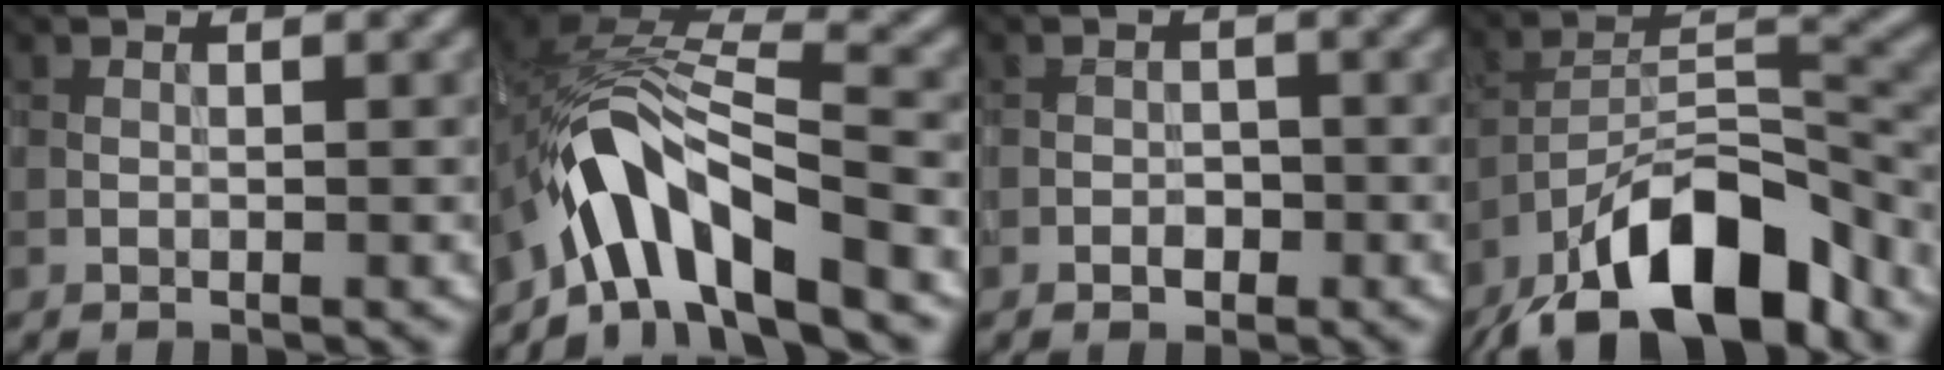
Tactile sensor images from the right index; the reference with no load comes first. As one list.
[{"total": 8.5, "force": [-5.2, 3.0, 6.0], "torque": [-0.093, 0.009, -0.101]}, {"total": 1.2, "force": [-0.6, 0.8, 0.6], "torque": [-0.006, 0.002, -0.012]}, {"total": 13.0, "force": [-9.1, 4.6, 8.0], "torque": [-0.128, 0.008, -0.177]}]